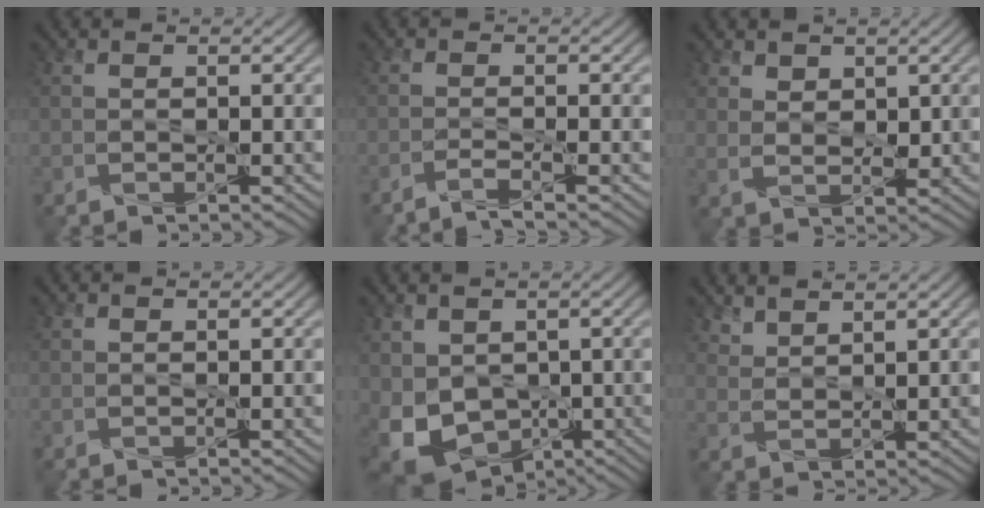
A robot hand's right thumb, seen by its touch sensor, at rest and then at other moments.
{"total": 2.1, "force": [-1.8, -0.6, 0.9], "torque": [-0.020, 0.006, -0.043]}
{"total": 2.8, "force": [1.7, 1.6, 1.5], "torque": [-0.040, -0.004, 0.037]}
{"total": 0.0}
{"total": 10.2, "force": [-1.3, 7.7, 6.5], "torque": [-0.151, -0.028, -0.011]}
{"total": 3.2, "force": [2.8, 0.8, 1.4], "torque": [-0.033, -0.010, 0.072]}